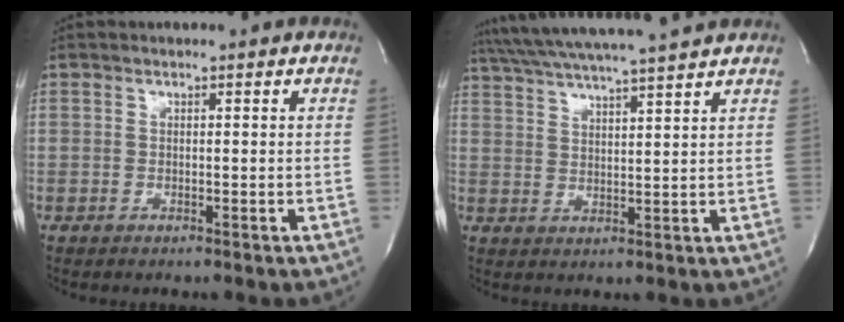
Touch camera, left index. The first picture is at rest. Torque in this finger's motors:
{"motor_torque": [0.98, -0.97, 0.45, 0.16]}